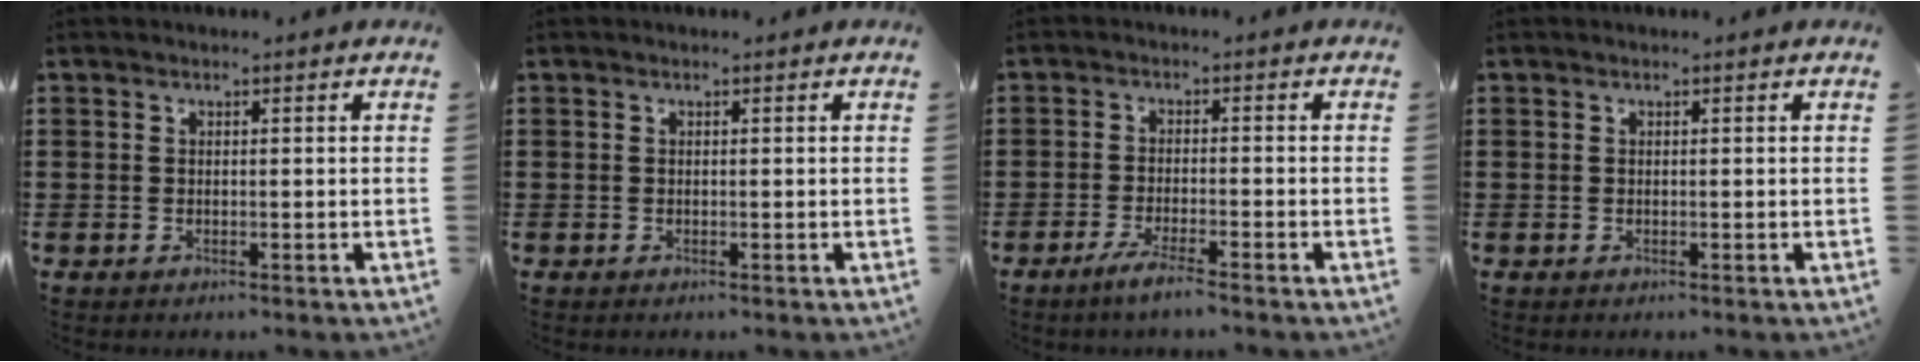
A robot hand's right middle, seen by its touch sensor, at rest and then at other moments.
{"total": 0.0}
{"total": 3.3, "force": [-2.5, -0.3, 2.2], "torque": [-0.044, -0.006, -0.045]}
{"total": 0.0}